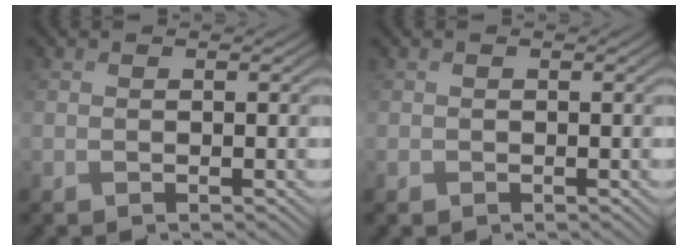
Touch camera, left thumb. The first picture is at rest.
{"total": 0.8, "force": [-0.4, 0.6, -0.3], "torque": [0.006, -0.003, -0.009]}